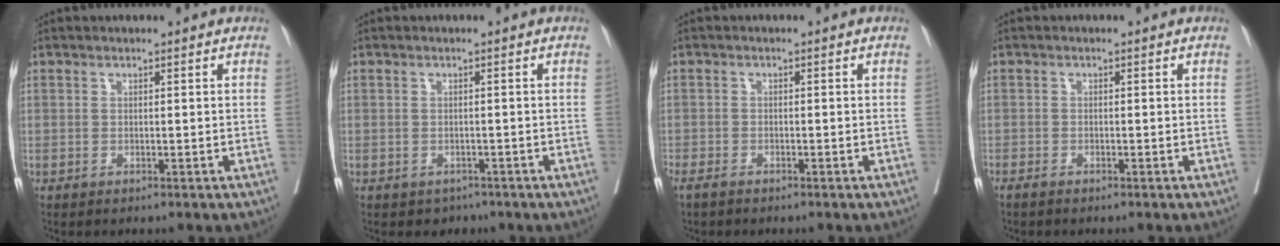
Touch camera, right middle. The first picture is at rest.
{"total": 1.9, "force": [-1.3, 1.3, 0.2], "torque": [-0.002, 0.004, -0.016]}
{"total": 3.2, "force": [-2.6, 0.7, 1.7], "torque": [-0.032, -0.009, -0.043]}
{"total": 0.9, "force": [-0.8, 0.1, 0.4], "torque": [-0.011, -0.002, -0.015]}